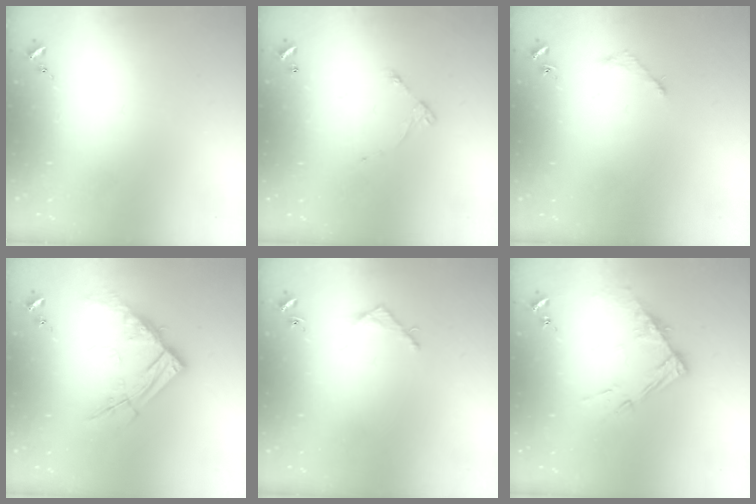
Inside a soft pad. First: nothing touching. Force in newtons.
{"total": 4.2, "press": 4.2, "slide": 0.2}
{"total": 3.0, "press": 3.0, "slide": 0.4}
{"total": 14.1, "press": 14.0, "slide": 1.5}
{"total": 3.3, "press": 3.3, "slide": 0.3}
{"total": 10.1, "press": 10.0, "slide": 1.1}